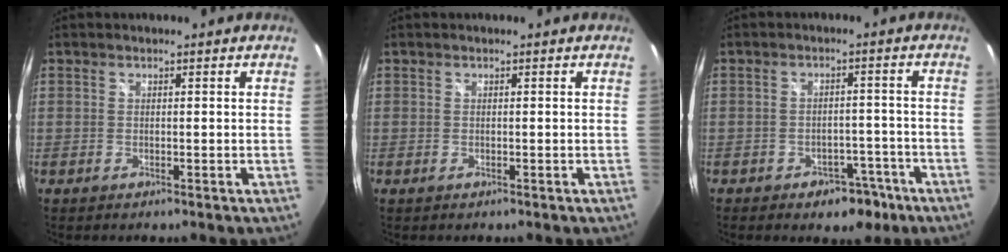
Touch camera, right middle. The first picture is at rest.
{"total": 0.7, "force": [0.2, -0.7, -0.1], "torque": [0.003, -0.003, 0.000]}
{"total": 5.1, "force": [-3.6, 2.9, 2.1], "torque": [-0.037, 0.014, -0.035]}